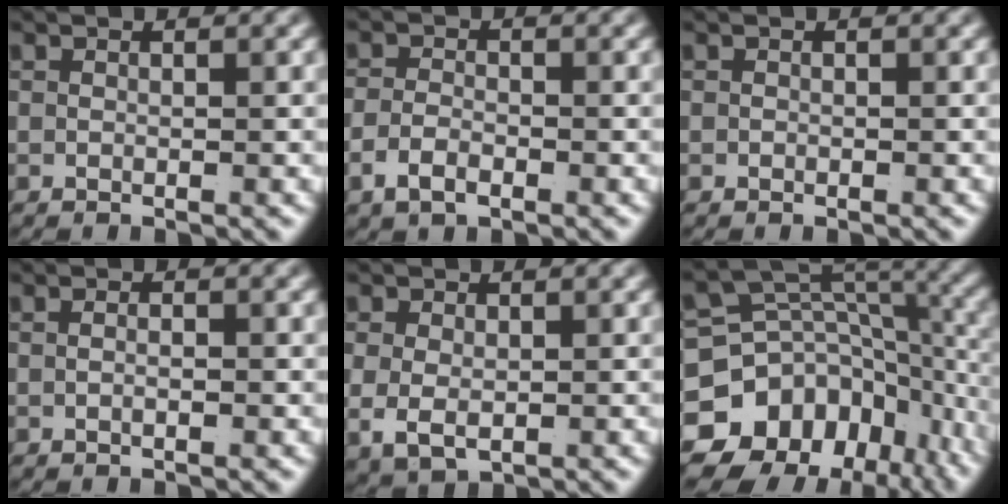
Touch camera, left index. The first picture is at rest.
{"total": 2.2, "force": [-1.4, 1.1, 1.3], "torque": [-0.023, -0.009, -0.022]}
{"total": 0.0}
{"total": 0.9, "force": [-0.5, 0.0, 0.8], "torque": [-0.012, -0.001, -0.009]}
{"total": 3.7, "force": [-0.4, 2.9, 2.3], "torque": [-0.065, -0.029, 0.013]}
{"total": 22.6, "force": [-8.0, 18.0, 11.2], "torque": [-0.203, -0.077, -0.116]}